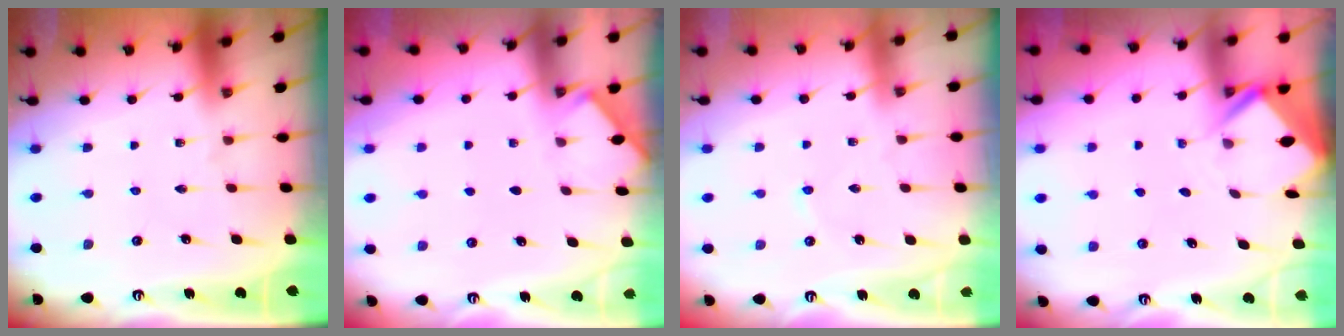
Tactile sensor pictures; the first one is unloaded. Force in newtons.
{"total": 2.0, "press": 2.0, "slide": 0.3}
{"total": 1.7, "press": 1.7, "slide": 0.3}
{"total": 2.6, "press": 2.6, "slide": 0.1}